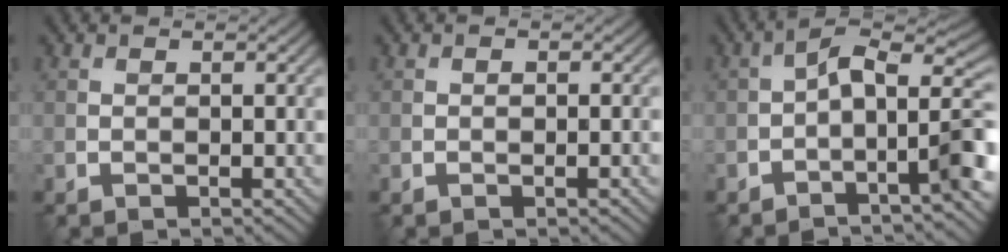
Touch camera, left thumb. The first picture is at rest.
{"total": 0.7, "force": [-0.3, 0.2, 0.6], "torque": [-0.009, 0.001, -0.004]}
{"total": 8.2, "force": [-2.1, 2.8, 7.4], "torque": [-0.103, 0.014, -0.044]}